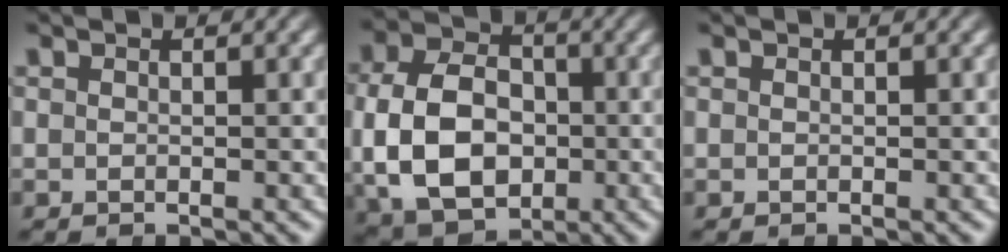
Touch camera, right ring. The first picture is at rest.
{"total": 11.5, "force": [-1.2, 9.0, 7.0], "torque": [-0.150, -0.034, -0.010]}
{"total": 0.0}